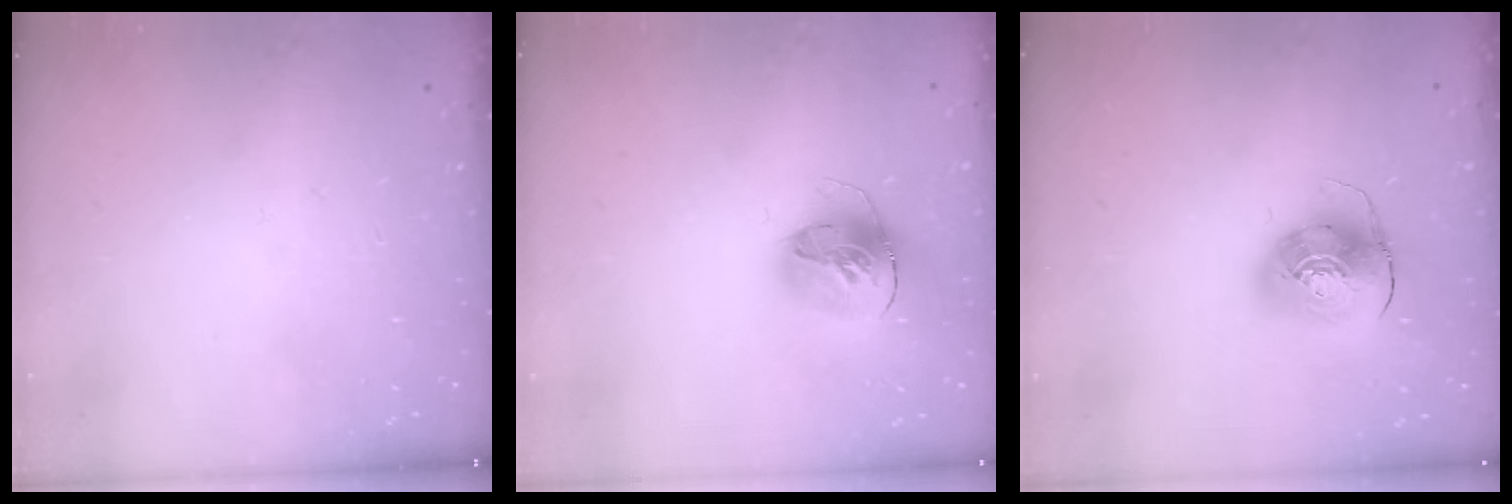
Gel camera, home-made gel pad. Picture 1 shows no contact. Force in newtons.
{"total": 16.1, "press": 16.0, "slide": 1.7}
{"total": 9.9, "press": 9.8, "slide": 1.6}